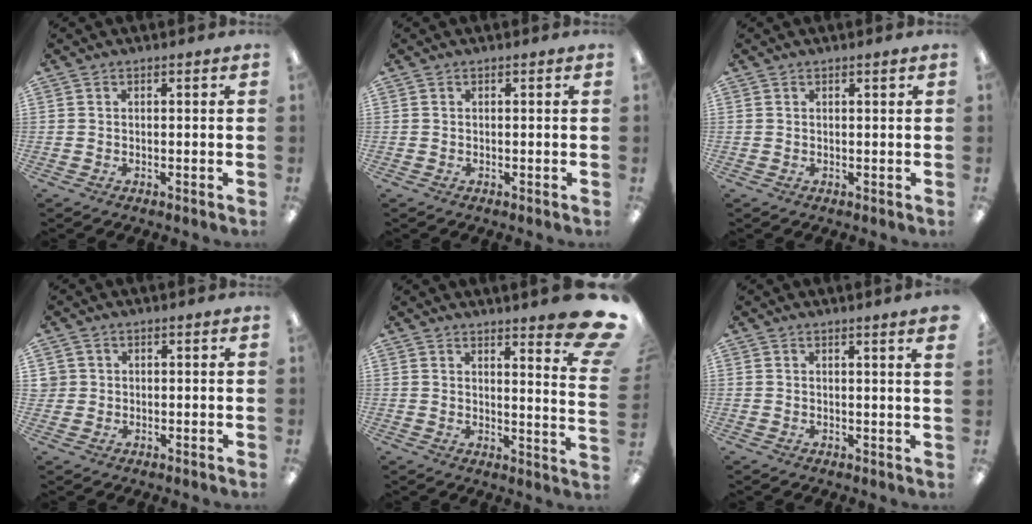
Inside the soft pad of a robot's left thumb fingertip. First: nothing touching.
{"total": 0.0}
{"total": 0.8, "force": [0.5, 0.0, 0.6], "torque": [-0.011, 0.001, 0.008]}
{"total": 1.9, "force": [0.7, 1.8, 0.1], "torque": [-0.006, 0.003, 0.012]}
{"total": 10.1, "force": [7.1, 1.5, 7.0], "torque": [-0.092, -0.061, 0.118]}
{"total": 2.1, "force": [1.5, -0.4, 1.4], "torque": [-0.018, -0.007, 0.024]}